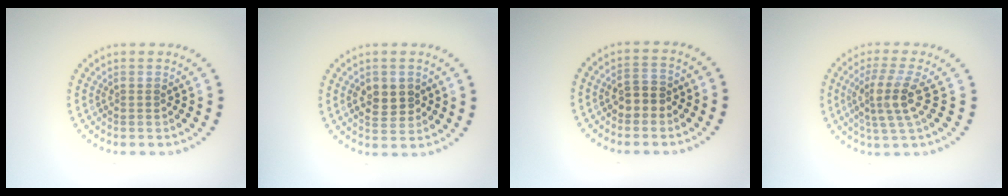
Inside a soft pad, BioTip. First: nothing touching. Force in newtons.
{"total": 2.9, "press": 2.8, "slide": 0.4}
{"total": 2.4, "press": 2.3, "slide": 0.6}
{"total": 3.6, "press": 2.8, "slide": 2.4}